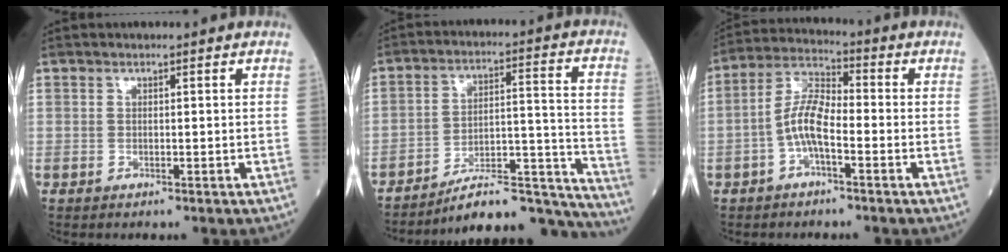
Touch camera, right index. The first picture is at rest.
{"total": 18.4, "force": [-17.6, 1.5, 5.1], "torque": [-0.036, 0.049, -0.260]}
{"total": 6.9, "force": [-2.1, 2.1, 6.2], "torque": [-0.129, 0.016, -0.047]}